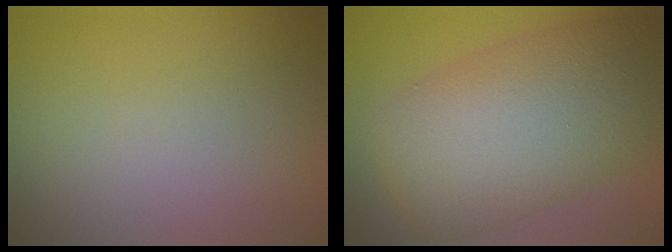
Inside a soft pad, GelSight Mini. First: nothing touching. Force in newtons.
{"total": 11.5, "press": 11.5, "slide": 0.2}